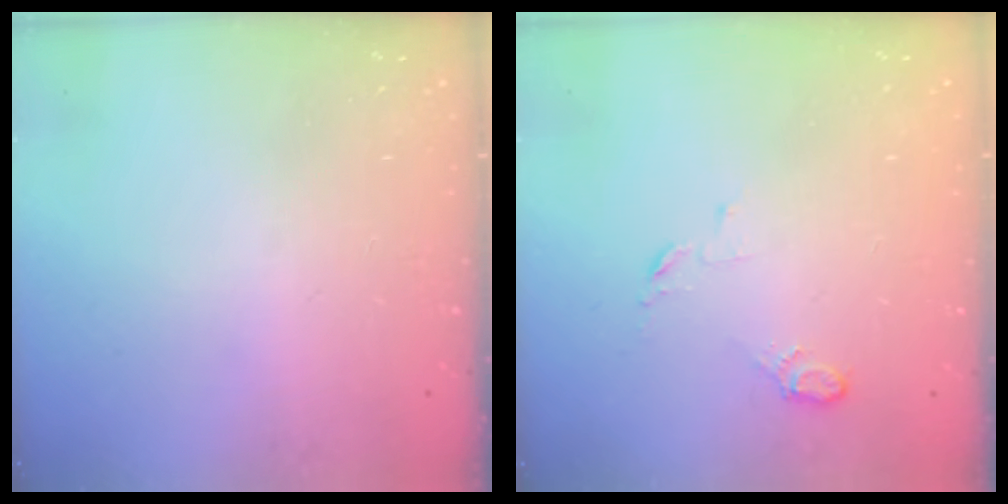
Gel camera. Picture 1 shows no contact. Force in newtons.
{"total": 4.2, "press": 4.2, "slide": 0.7}